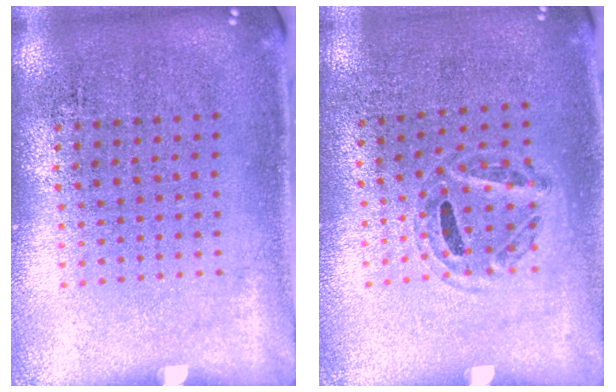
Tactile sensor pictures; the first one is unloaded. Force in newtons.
{"total": 1.0, "press": 0.7, "slide": 0.7}